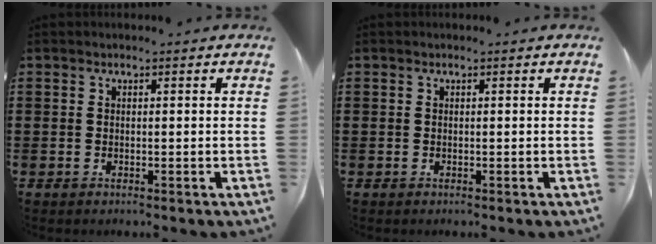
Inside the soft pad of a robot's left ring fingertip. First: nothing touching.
{"total": 0.0}